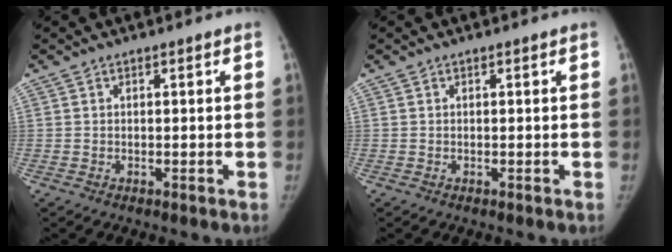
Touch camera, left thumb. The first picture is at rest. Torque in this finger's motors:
{"motor_torque": [0.08, 0.01, 0.19, -0.01, 0.03]}